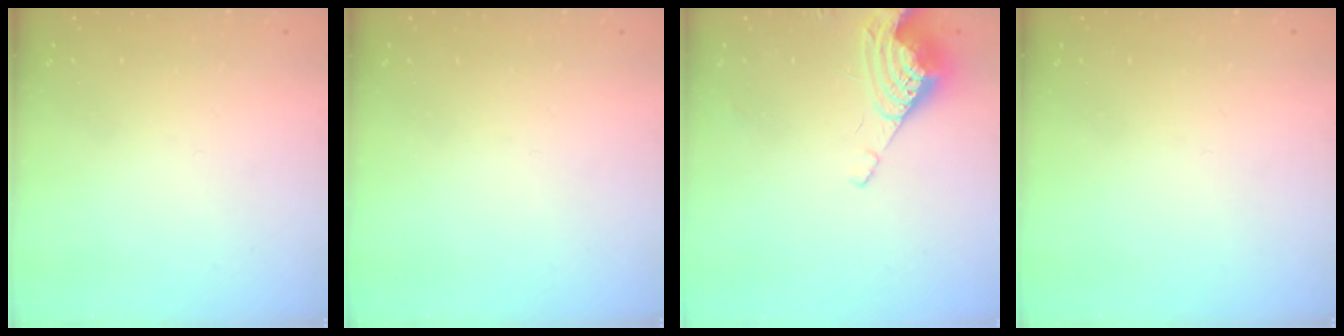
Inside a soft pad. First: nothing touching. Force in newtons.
{"total": 0.0}
{"total": 8.5, "press": 8.4, "slide": 1.1}
{"total": 0.0}